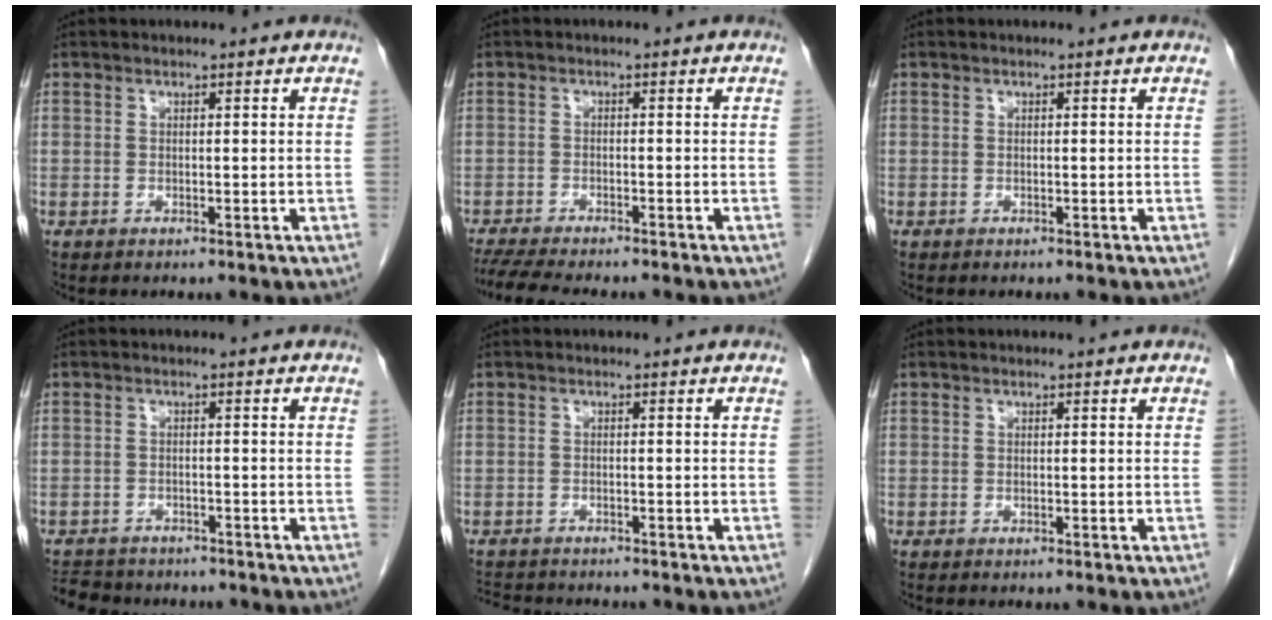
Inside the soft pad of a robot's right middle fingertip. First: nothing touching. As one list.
[{"total": 9.5, "force": [-8.3, 1.2, 4.5], "torque": [-0.070, -0.012, -0.124]}, {"total": 0.0}, {"total": 7.9, "force": [-7.0, 3.1, 2.0], "torque": [-0.047, -0.003, -0.098]}, {"total": 4.9, "force": [-4.7, 0.8, 1.2], "torque": [-0.020, -0.009, -0.075]}, {"total": 0.0}]